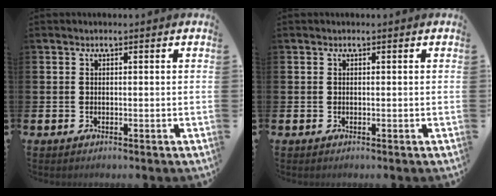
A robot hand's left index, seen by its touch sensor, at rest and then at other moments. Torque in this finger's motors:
{"motor_torque": [0.00, 0.00, 0.00, -0.01]}